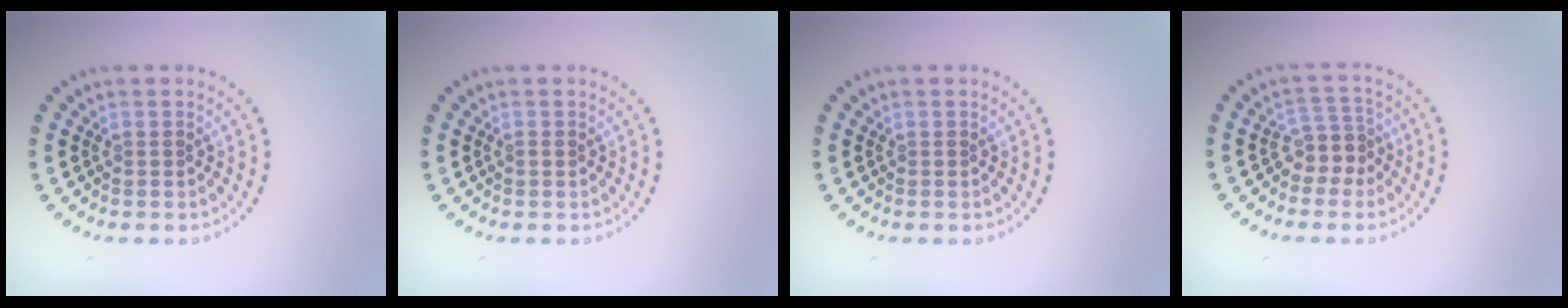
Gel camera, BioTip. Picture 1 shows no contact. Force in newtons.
{"total": 0.6, "press": 0.6, "slide": 0.1}
{"total": 0.0}
{"total": 2.6, "press": 2.0, "slide": 1.7}